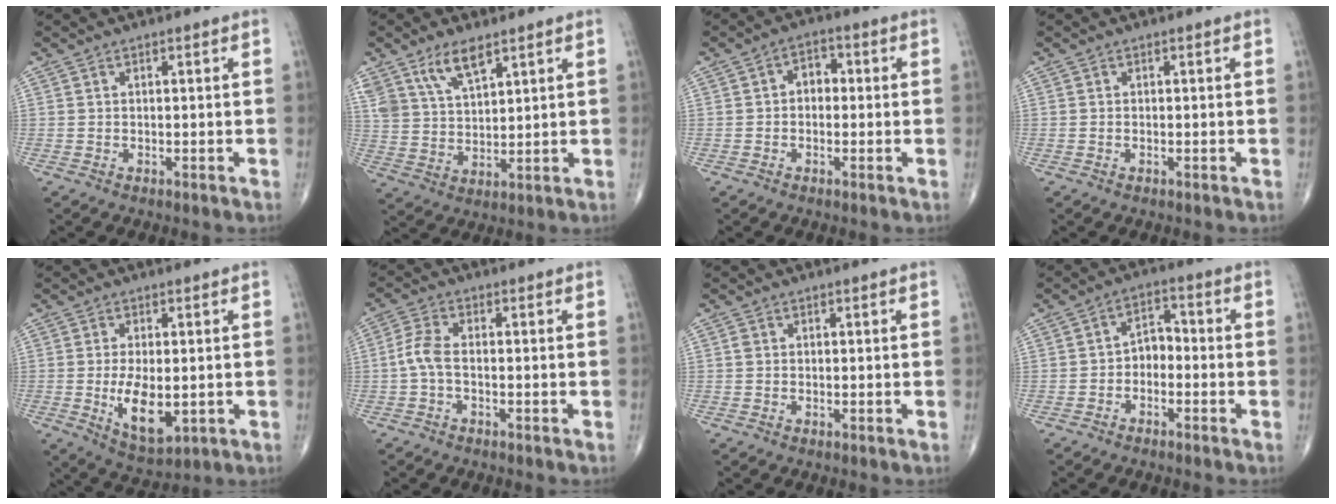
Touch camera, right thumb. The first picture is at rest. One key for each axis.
{"total": 8.1, "fx": 5.4, "fy": 3.5, "fz": 5.0, "tx": -0.086, "ty": -0.025, "tz": 0.110}
{"total": 3.9, "fx": 0.0, "fy": 2.9, "fz": 2.6, "tx": -0.020, "ty": 0.017, "tz": -0.009}
{"total": 0.0}
{"total": 9.2, "fx": -1.2, "fy": 4.4, "fz": 7.9, "tx": -0.128, "ty": -0.019, "tz": -0.009}
{"total": 3.9, "fx": -0.9, "fy": 1.7, "fz": 3.5, "tx": -0.083, "ty": 0.009, "tz": -0.027}
{"total": 0.8, "fx": 0.0, "fy": 0.8, "fz": 0.4, "tx": -0.005, "ty": 0.001, "tz": -0.001}
{"total": 4.4, "fx": -1.5, "fy": 3.1, "fz": 2.7, "tx": -0.029, "ty": 0.032, "tz": -0.038}